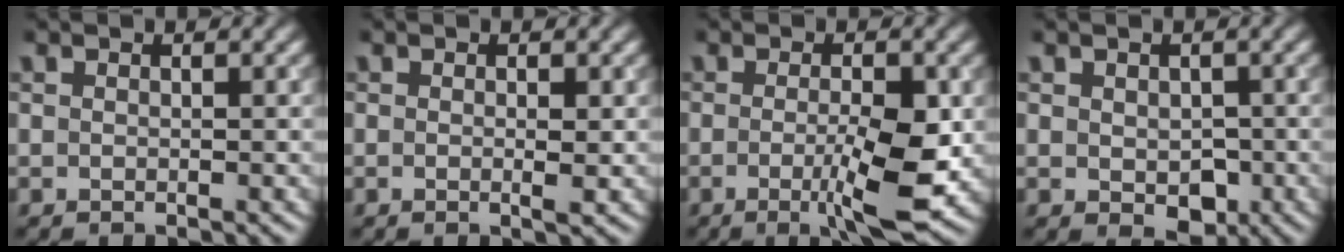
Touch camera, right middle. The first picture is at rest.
{"total": 1.2, "force": [0.0, 0.2, 1.2], "torque": [-0.019, -0.003, -0.002]}
{"total": 5.2, "force": [-1.1, 1.0, 5.0], "torque": [-0.087, -0.012, -0.016]}
{"total": 2.7, "force": [-0.5, 1.9, 1.8], "torque": [-0.024, -0.009, -0.004]}